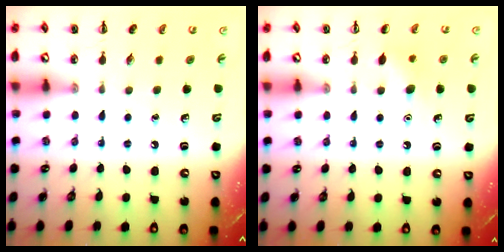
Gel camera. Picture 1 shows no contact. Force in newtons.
{"total": 6.5, "press": 6.3, "slide": 1.7}